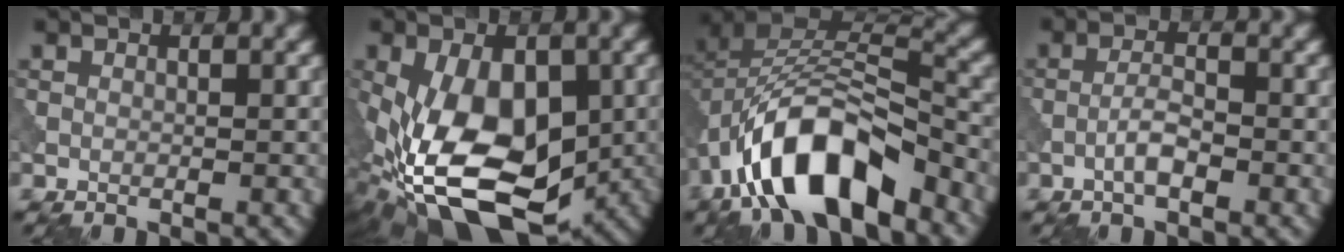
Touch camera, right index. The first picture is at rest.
{"total": 14.6, "force": [-3.6, 8.7, 11.2], "torque": [-0.204, -0.031, -0.046]}
{"total": 11.2, "force": [-6.1, 5.1, 7.9], "torque": [-0.132, 0.009, -0.112]}
{"total": 2.3, "force": [-1.1, 0.6, 1.9], "torque": [-0.038, 0.008, -0.026]}